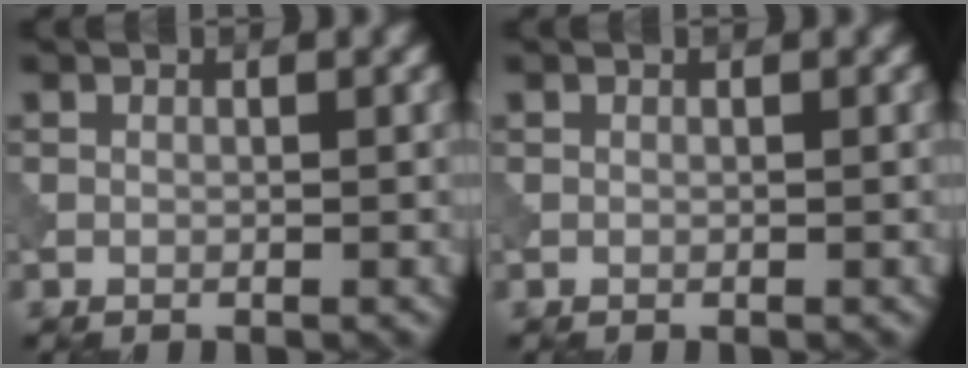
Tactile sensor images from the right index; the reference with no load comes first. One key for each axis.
{"total": 0.0}